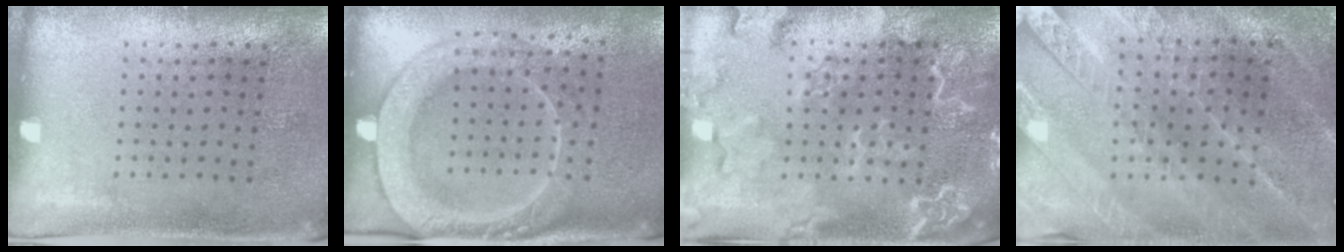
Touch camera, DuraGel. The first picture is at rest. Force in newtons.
{"total": 2.3, "press": 2.2, "slide": 0.9}
{"total": 2.8, "press": 2.8, "slide": 0.4}
{"total": 2.5, "press": 2.5, "slide": 0.2}